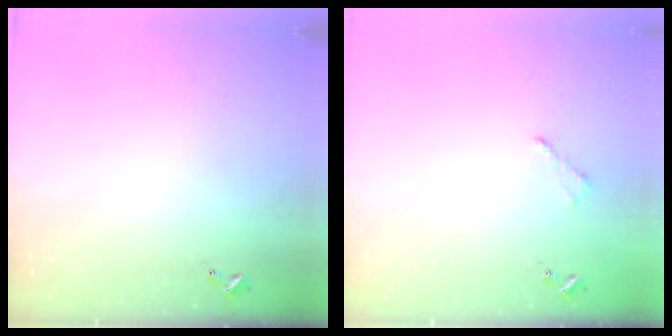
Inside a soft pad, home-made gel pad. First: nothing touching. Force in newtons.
{"total": 2.6, "press": 2.5, "slide": 0.3}